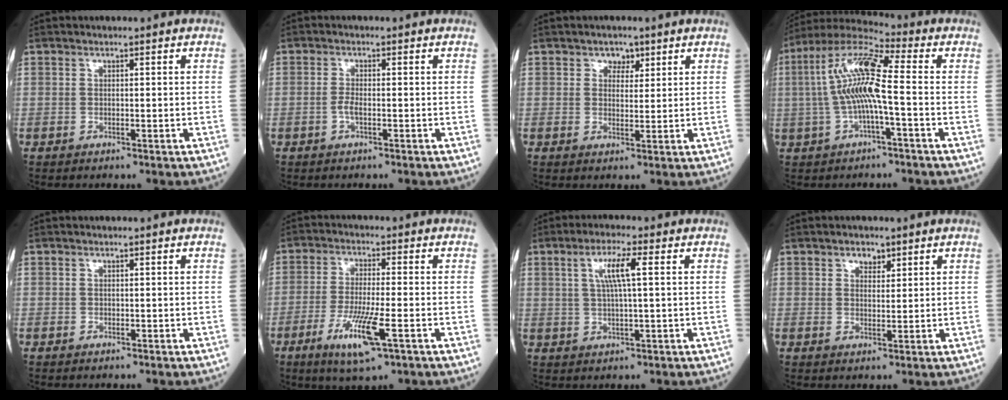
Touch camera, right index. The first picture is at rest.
{"total": 1.6, "force": [-0.7, 0.4, 1.4], "torque": [-0.031, 0.001, -0.015]}
{"total": 2.4, "force": [1.3, 1.8, 1.0], "torque": [-0.011, 0.001, 0.018]}
{"total": 11.3, "force": [-0.6, 1.3, 11.2], "torque": [-0.230, 0.028, -0.017]}
{"total": 0.0}
{"total": 8.9, "force": [-4.0, 0.7, 7.8], "torque": [-0.155, -0.021, -0.070]}
{"total": 5.4, "force": [1.5, 0.3, 5.2], "torque": [-0.103, 0.005, 0.030]}
{"total": 2.1, "force": [1.4, 1.3, 1.0], "torque": [-0.016, -0.001, 0.023]}